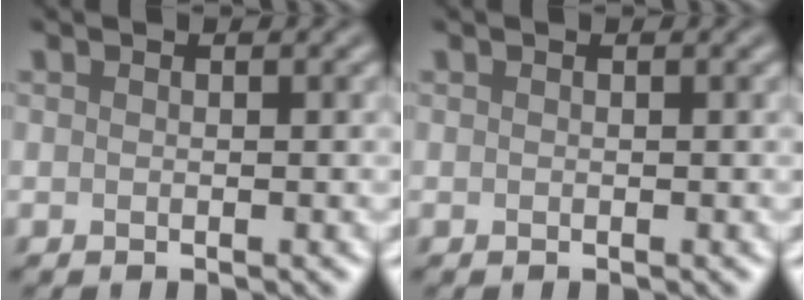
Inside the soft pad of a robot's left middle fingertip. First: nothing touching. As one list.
[{"total": 0.0}]